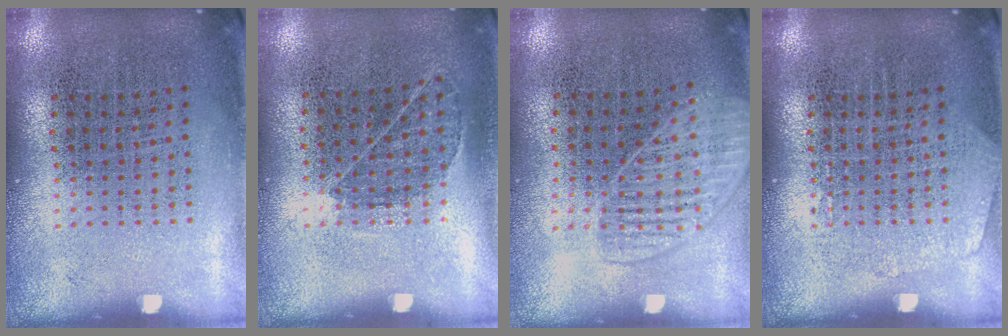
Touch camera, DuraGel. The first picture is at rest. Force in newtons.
{"total": 0.8, "press": 0.7, "slide": 0.5}
{"total": 1.3, "press": 1.2, "slide": 0.5}
{"total": 0.9, "press": 0.9, "slide": 0.0}